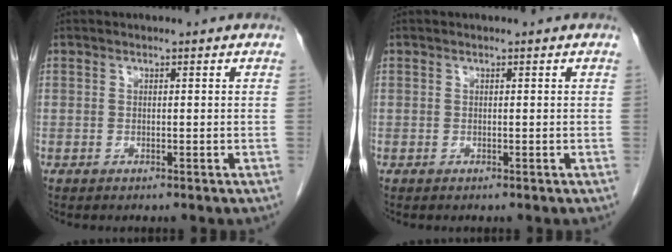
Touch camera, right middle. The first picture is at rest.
{"total": 0.0}